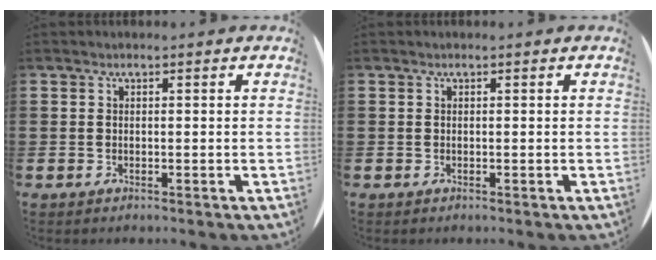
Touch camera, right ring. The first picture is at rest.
{"total": 0.0}